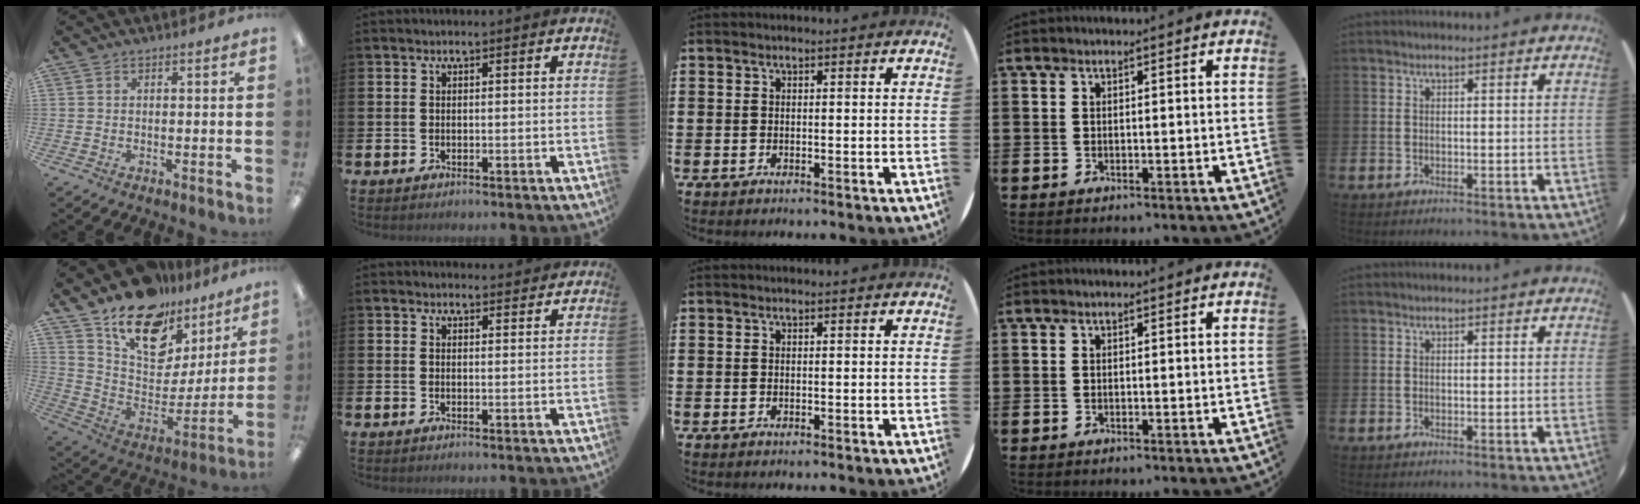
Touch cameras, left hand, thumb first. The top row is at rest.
{"thumb": {"total": 18.1, "force": [12.8, 10.1, 7.9], "torque": [-0.139, -0.086, 0.232]}, "index": {"total": 1.9, "force": [1.8, 0.4, -0.1], "torque": [0.009, -0.010, 0.031]}}